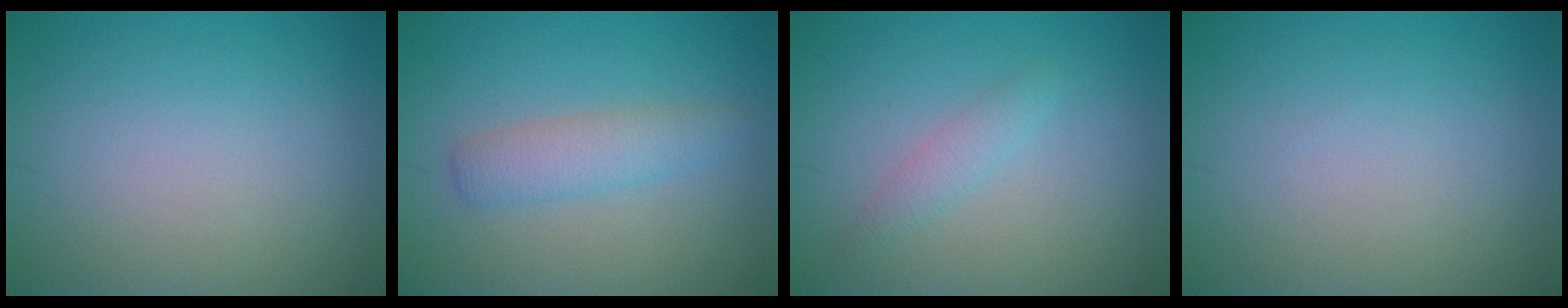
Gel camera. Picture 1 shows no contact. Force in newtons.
{"total": 2.8, "press": 2.8, "slide": 0.1}
{"total": 1.6, "press": 1.6, "slide": 0.2}
{"total": 0.0}